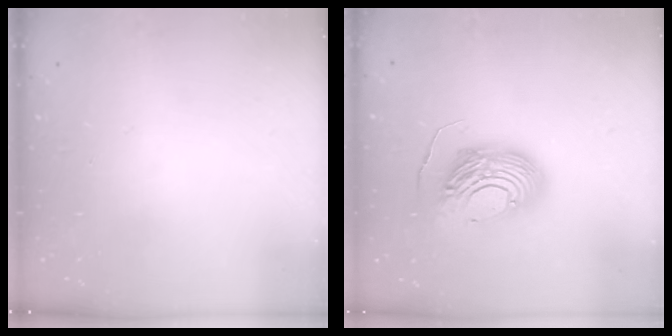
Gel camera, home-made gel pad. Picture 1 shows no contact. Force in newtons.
{"total": 14.1, "press": 14.1, "slide": 1.2}